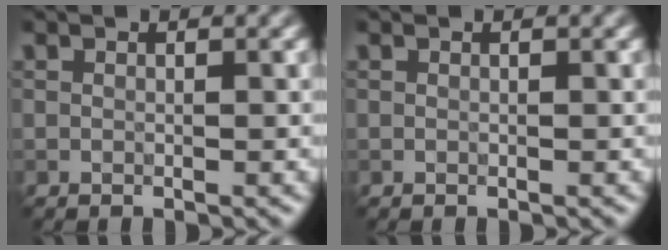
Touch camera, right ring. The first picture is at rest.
{"total": 0.0}